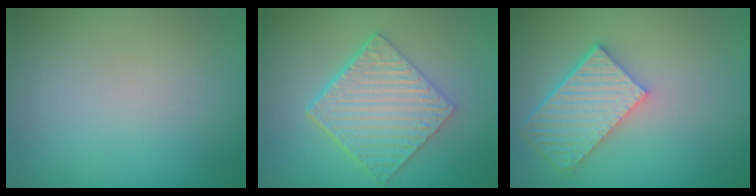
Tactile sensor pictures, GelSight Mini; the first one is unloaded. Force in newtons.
{"total": 6.4, "press": 4.6, "slide": 4.4}
{"total": 5.5, "press": 4.2, "slide": 3.7}